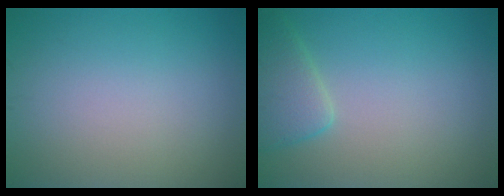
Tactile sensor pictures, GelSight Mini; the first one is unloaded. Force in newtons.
{"total": 3.0, "press": 3.0, "slide": 0.3}